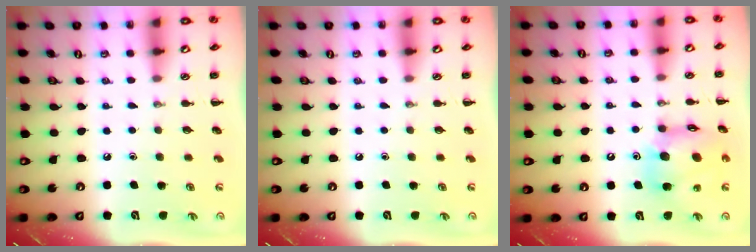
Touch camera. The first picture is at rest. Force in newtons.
{"total": 0.0}
{"total": 15.3, "press": 15.1, "slide": 2.5}